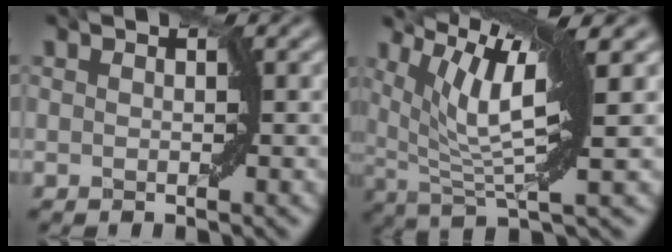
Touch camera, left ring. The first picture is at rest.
{"total": 8.6, "force": [4.1, 2.1, 7.3], "torque": [-0.136, 0.010, 0.079]}